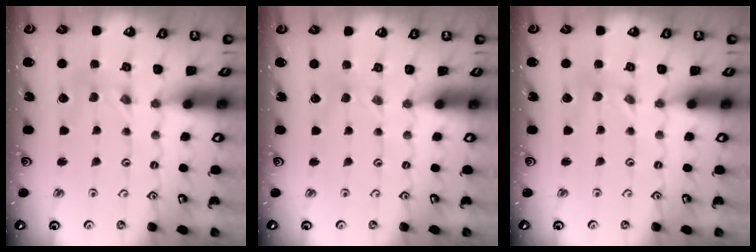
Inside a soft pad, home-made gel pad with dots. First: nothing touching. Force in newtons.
{"total": 0.0}
{"total": 0.0}